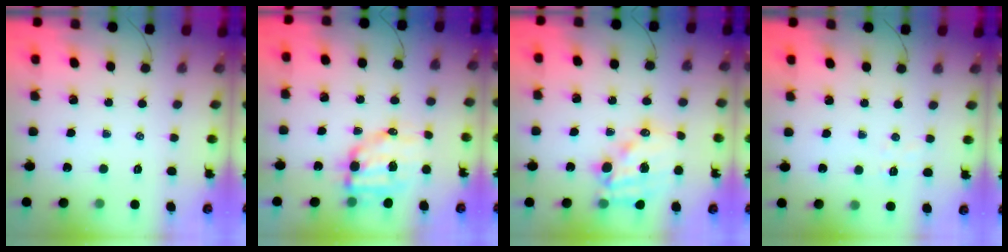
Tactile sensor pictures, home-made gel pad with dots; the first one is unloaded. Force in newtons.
{"total": 8.7, "press": 8.5, "slide": 1.8}
{"total": 14.4, "press": 14.0, "slide": 3.2}
{"total": 4.2, "press": 4.1, "slide": 0.8}